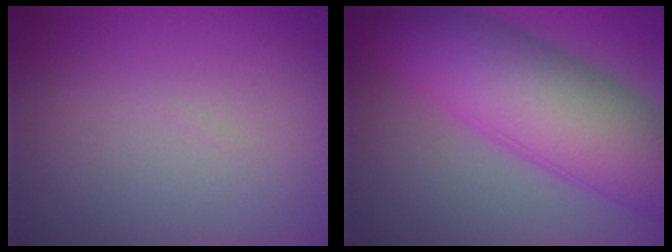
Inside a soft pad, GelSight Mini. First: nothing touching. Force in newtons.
{"total": 12.2, "press": 12.2, "slide": 0.1}